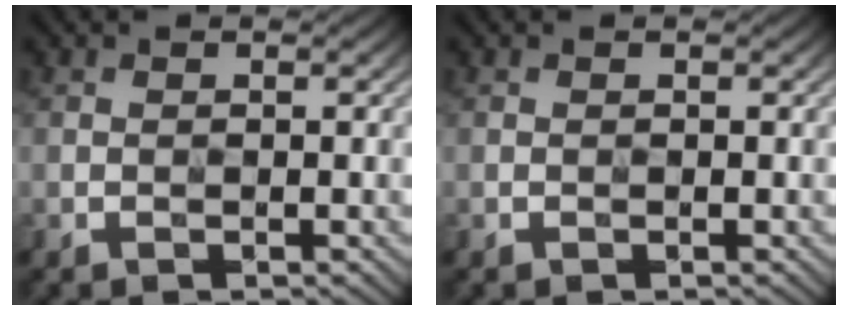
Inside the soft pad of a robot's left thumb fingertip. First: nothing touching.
{"total": 0.0}